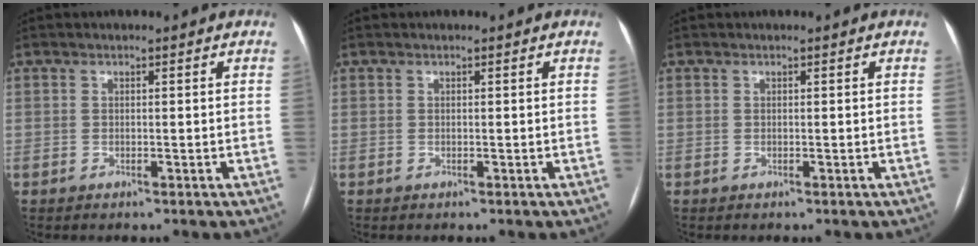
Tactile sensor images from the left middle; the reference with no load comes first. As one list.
[{"total": 0.0}, {"total": 0.0}]